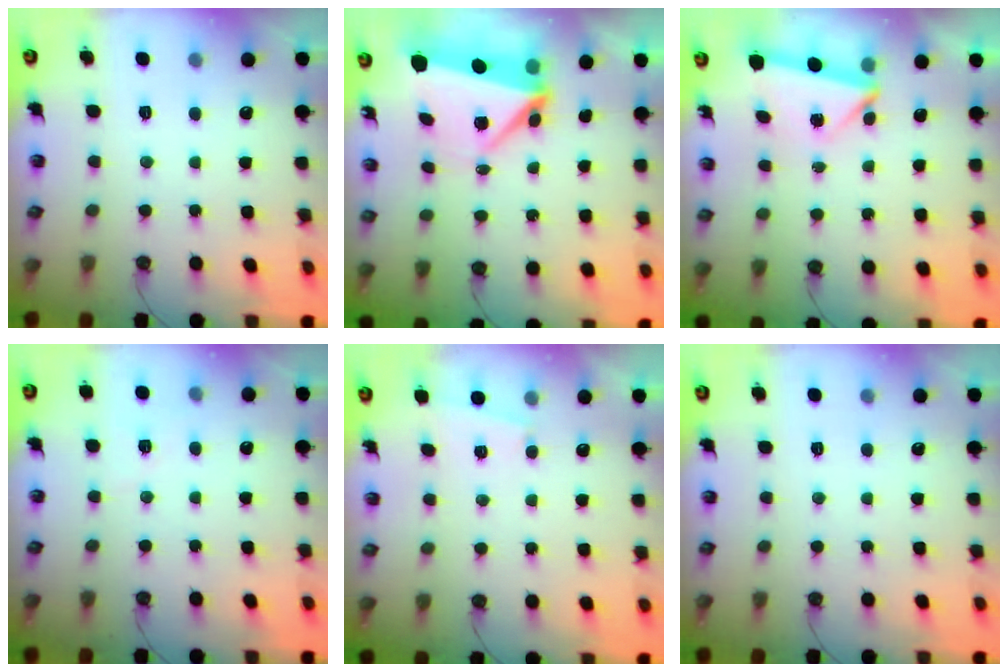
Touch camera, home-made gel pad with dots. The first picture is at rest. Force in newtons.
{"total": 6.5, "press": 6.4, "slide": 1.2}
{"total": 4.3, "press": 4.1, "slide": 1.0}
{"total": 5.0, "press": 1.7, "slide": 4.7}
{"total": 1.6, "press": 1.0, "slide": 1.2}
{"total": 0.0}